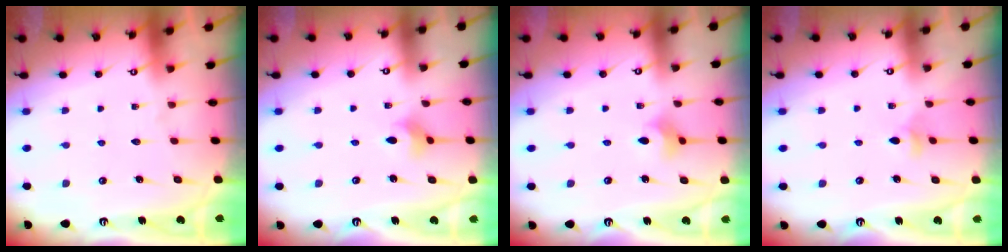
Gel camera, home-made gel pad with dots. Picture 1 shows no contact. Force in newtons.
{"total": 2.9, "press": 2.9, "slide": 0.7}
{"total": 4.4, "press": 4.3, "slide": 0.6}
{"total": 3.6, "press": 3.6, "slide": 0.8}